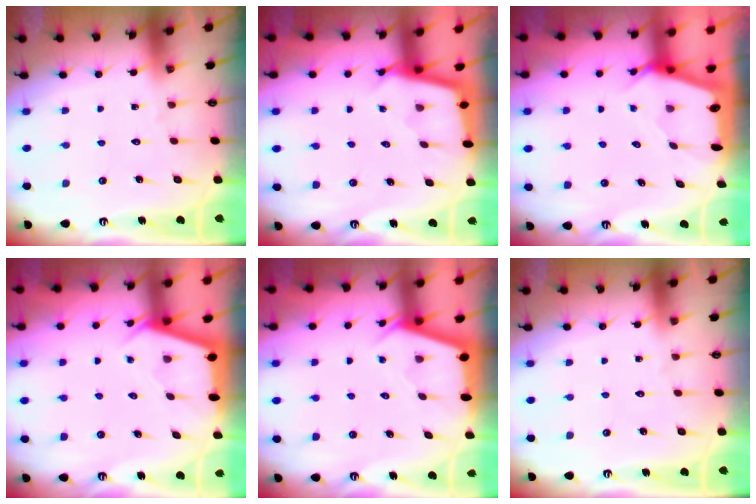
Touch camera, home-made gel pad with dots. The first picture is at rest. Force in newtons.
{"total": 2.5, "press": 2.5, "slide": 0.2}
{"total": 2.4, "press": 2.4, "slide": 0.3}
{"total": 2.8, "press": 2.8, "slide": 0.3}
{"total": 2.8, "press": 2.8, "slide": 0.3}
{"total": 0.0}